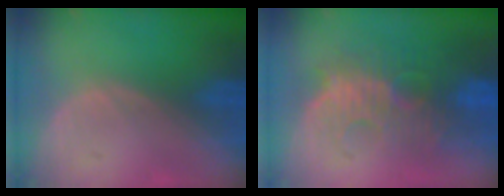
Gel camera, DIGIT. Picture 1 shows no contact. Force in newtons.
{"total": 10.8, "press": 9.9, "slide": 4.2}